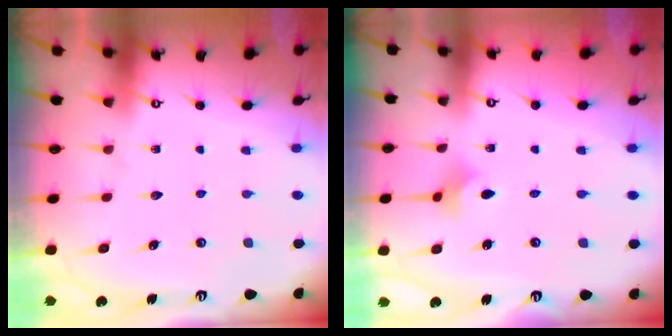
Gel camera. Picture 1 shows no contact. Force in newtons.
{"total": 3.1, "press": 3.1, "slide": 0.7}